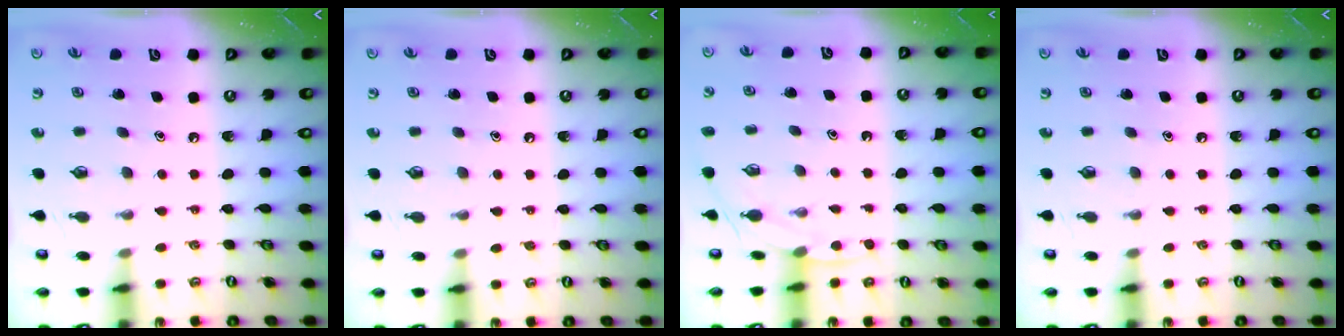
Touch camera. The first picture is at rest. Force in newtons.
{"total": 3.5, "press": 3.5, "slide": 0.4}
{"total": 2.9, "press": 2.9, "slide": 0.4}
{"total": 0.0}